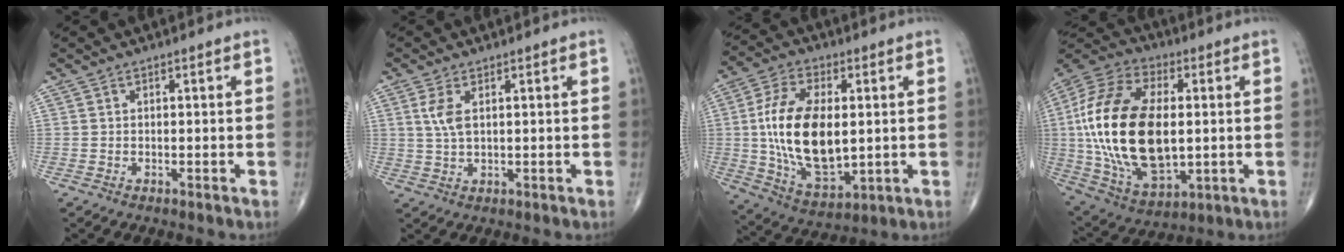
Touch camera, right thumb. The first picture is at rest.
{"total": 4.0, "force": [1.2, 1.8, 3.3], "torque": [-0.077, 0.000, 0.027]}
{"total": 18.9, "force": [0.9, 10.0, 16.0], "torque": [-0.297, -0.011, 0.025]}
{"total": 27.6, "force": [0.8, 15.2, 23.1], "torque": [-0.467, -0.007, 0.020]}